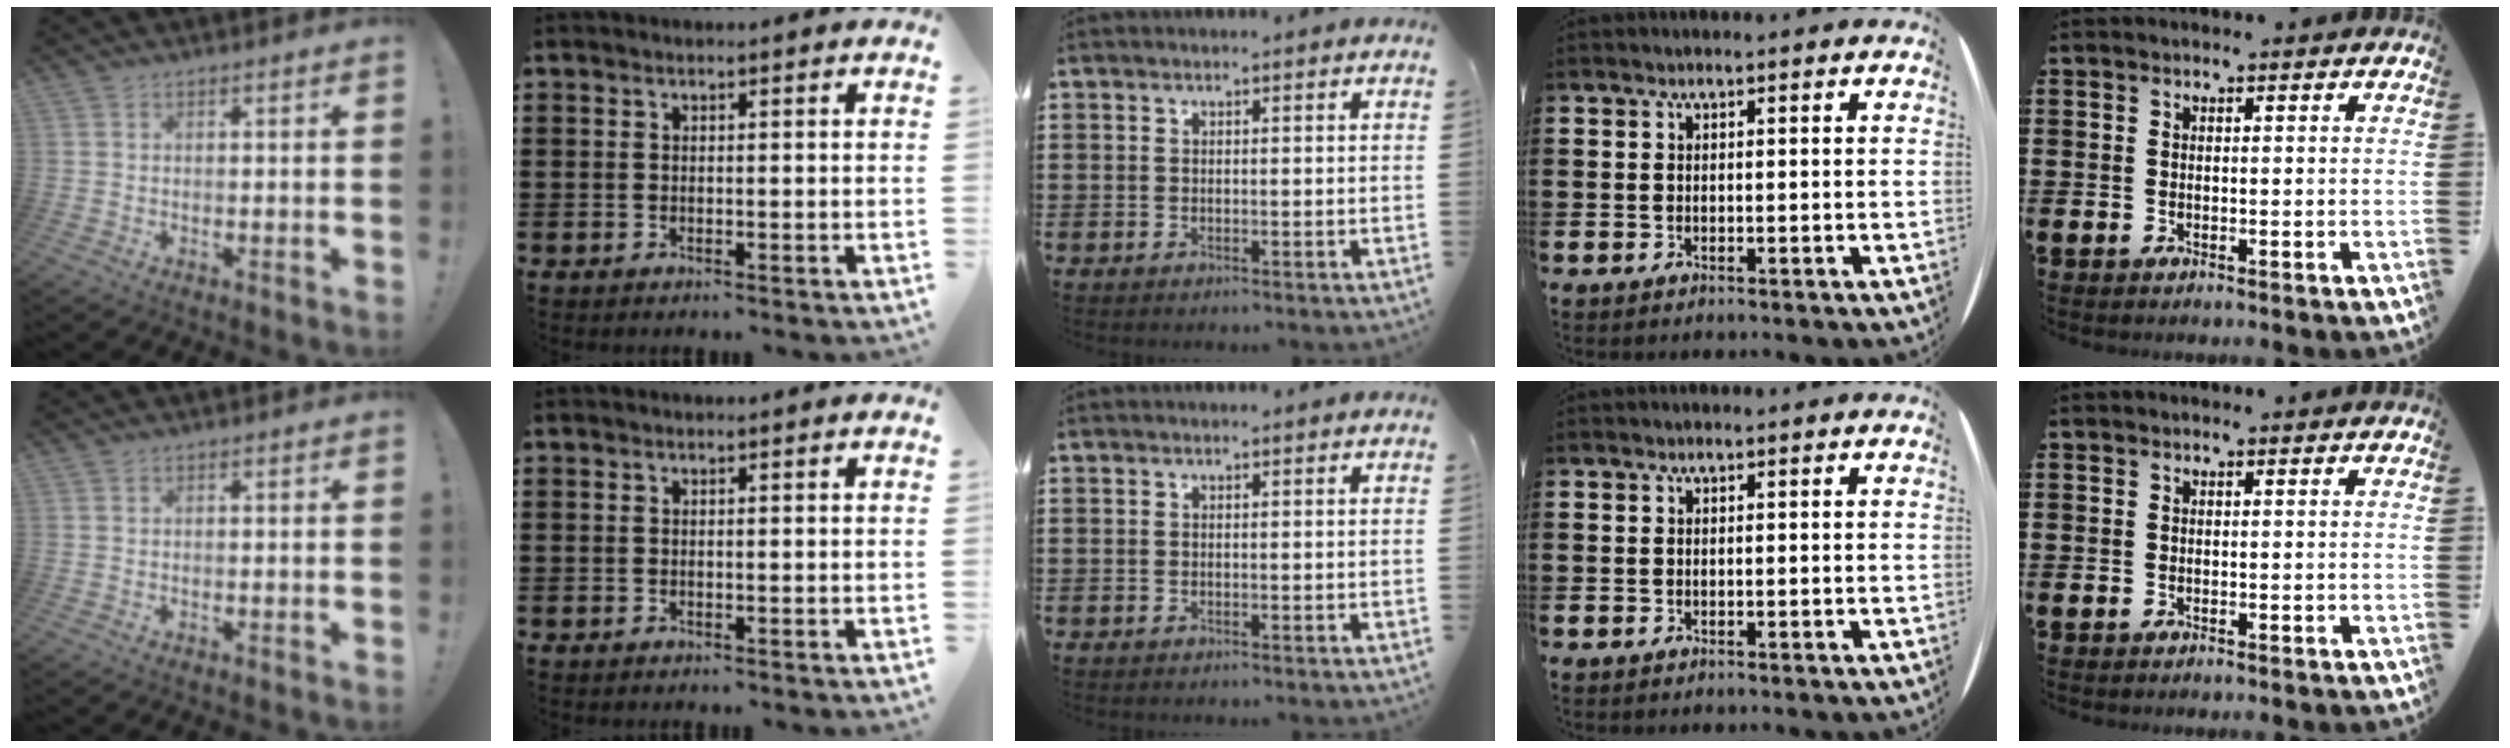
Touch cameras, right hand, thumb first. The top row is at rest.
{}